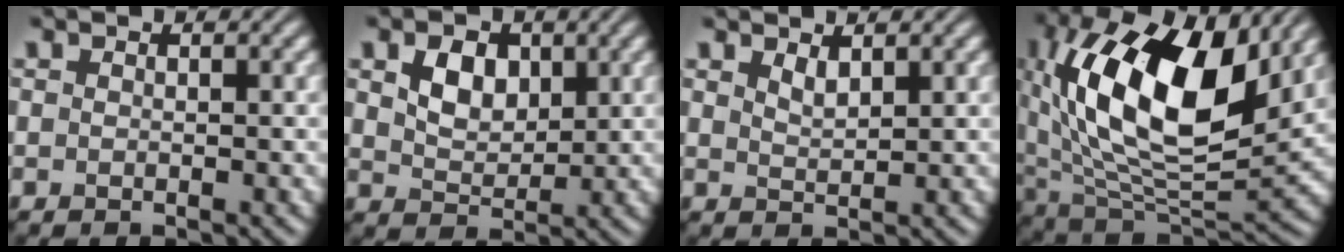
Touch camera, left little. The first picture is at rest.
{"total": 3.4, "force": [1.3, 2.3, 2.1], "torque": [-0.044, 0.000, 0.021]}
{"total": 1.4, "force": [1.1, 0.4, 0.7], "torque": [-0.017, -0.002, 0.023]}
{"total": 16.5, "force": [4.9, 8.4, 13.3], "torque": [-0.254, 0.012, 0.082]}